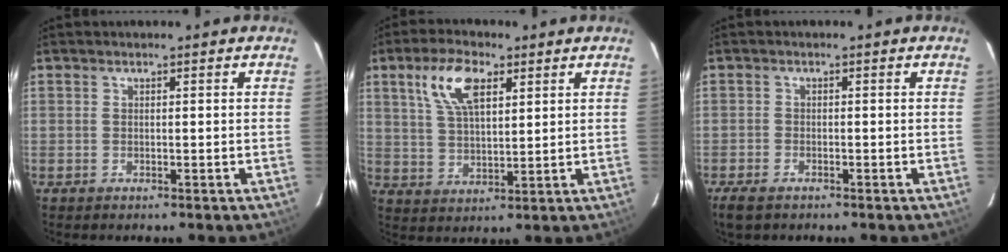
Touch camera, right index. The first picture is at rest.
{"total": 9.7, "force": [4.5, 4.4, 7.3], "torque": [-0.143, 0.016, 0.089]}
{"total": 4.1, "force": [-3.0, 1.9, 2.0], "torque": [-0.056, -0.013, -0.057]}